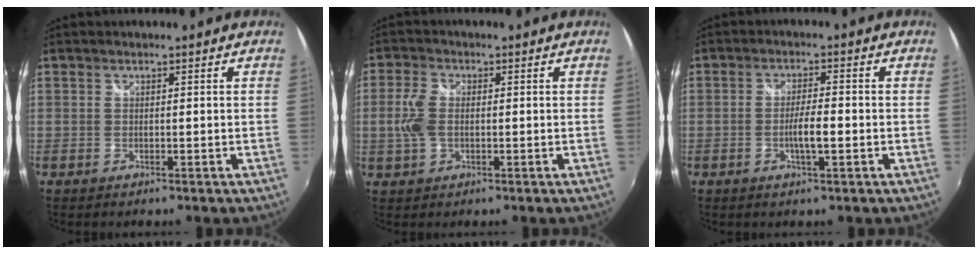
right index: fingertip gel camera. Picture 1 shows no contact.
{"total": 5.2, "force": [-0.3, 3.2, 4.1], "torque": [-0.092, 0.004, -0.005]}
{"total": 4.1, "force": [-1.2, 0.5, 3.9], "torque": [-0.072, 0.001, -0.019]}